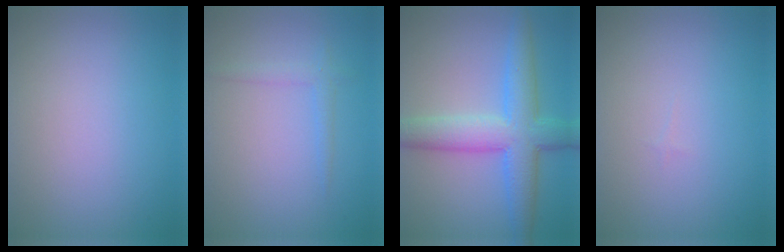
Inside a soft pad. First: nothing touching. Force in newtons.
{"total": 1.4, "press": 1.4, "slide": 0.0}
{"total": 7.1, "press": 7.1, "slide": 0.1}
{"total": 0.0}